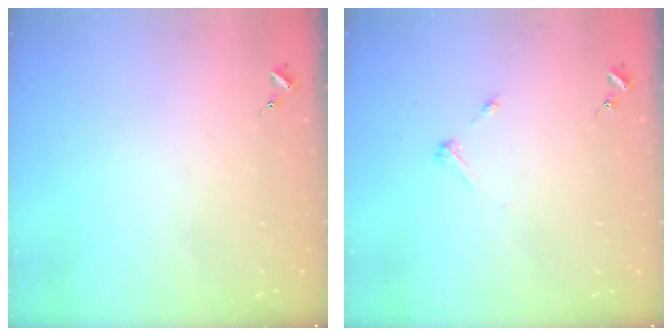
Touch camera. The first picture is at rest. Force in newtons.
{"total": 3.2, "press": 3.2, "slide": 0.4}